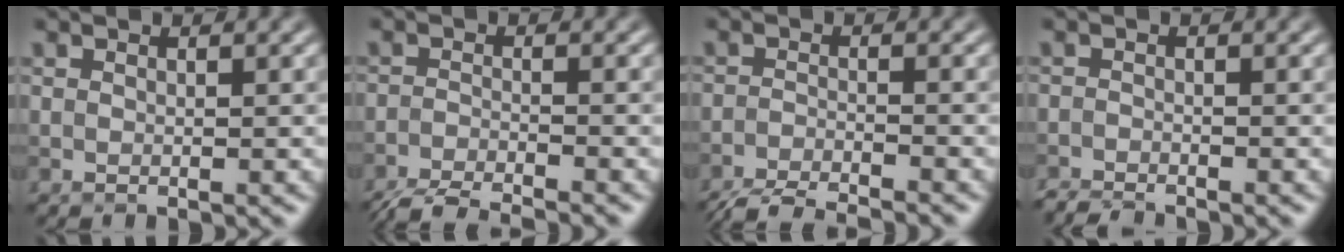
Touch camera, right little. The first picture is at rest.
{"total": 5.4, "force": [-4.9, 0.6, 2.2], "torque": [-0.041, -0.018, -0.089]}
{"total": 6.2, "force": [-5.8, 0.8, 2.2], "torque": [-0.042, -0.018, -0.098]}
{"total": 2.1, "force": [-2.0, 0.1, 0.4], "torque": [-0.009, -0.005, -0.040]}